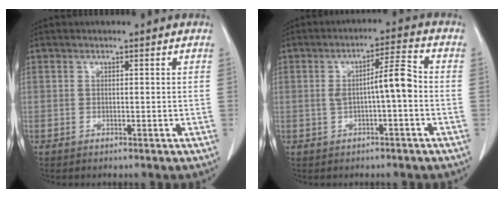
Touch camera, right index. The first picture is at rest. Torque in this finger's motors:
{"motor_torque": [0.31, -0.12, 0.20, 0.04]}